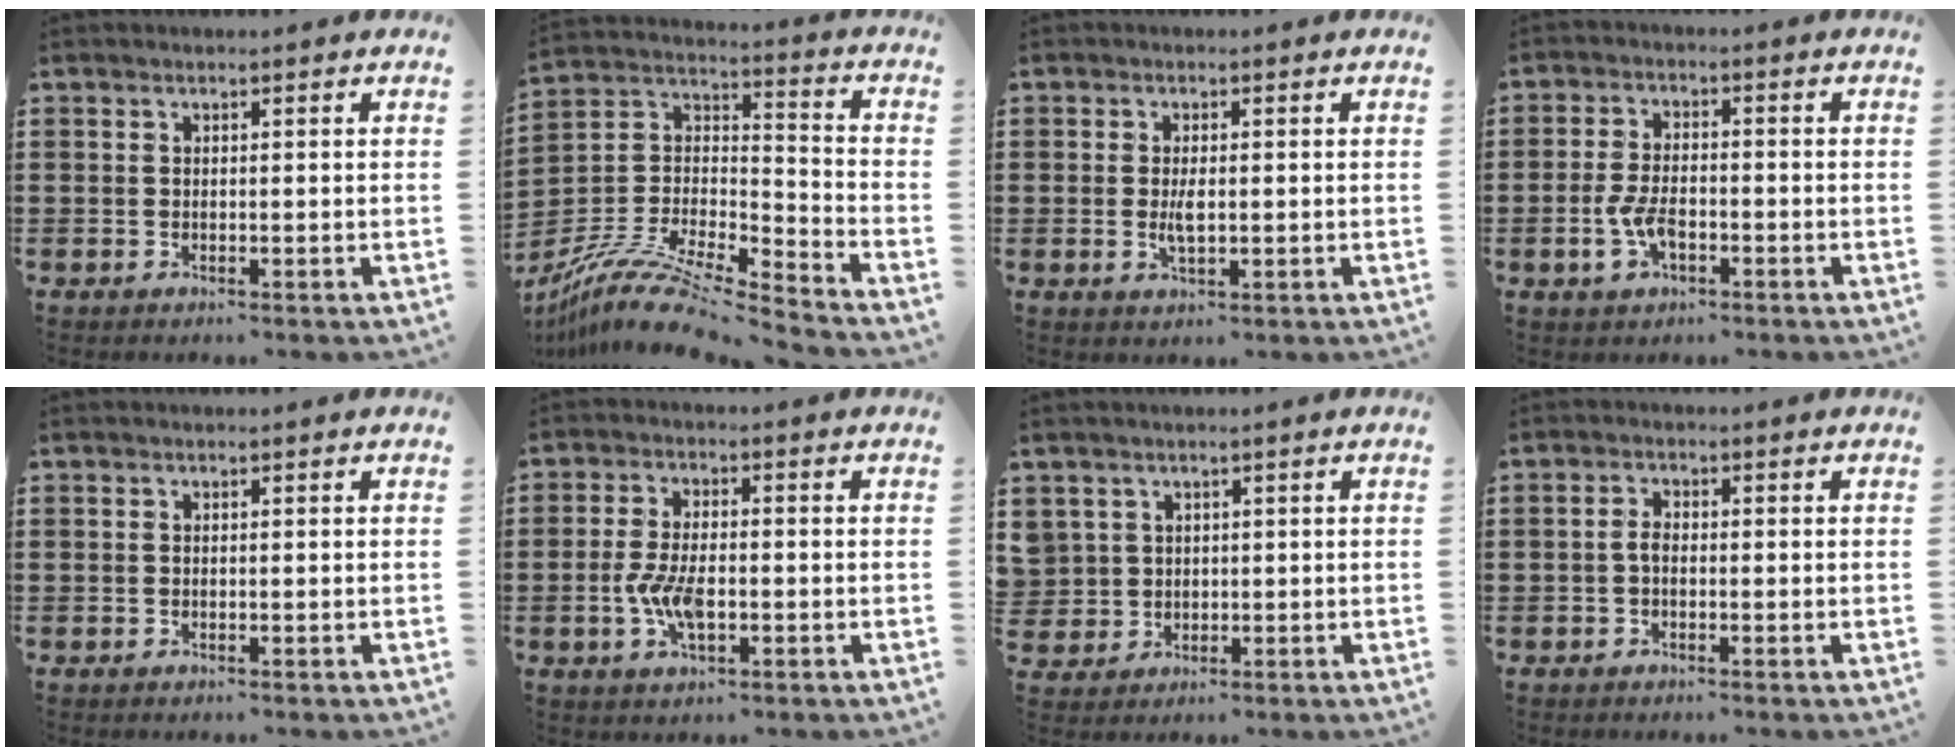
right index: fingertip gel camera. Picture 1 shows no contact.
{"total": 11.7, "force": [-10.1, 2.0, 5.6], "torque": [-0.120, 0.015, -0.200]}
{"total": 2.9, "force": [-0.1, 1.1, 2.7], "torque": [-0.060, -0.004, -0.004]}
{"total": 4.6, "force": [-1.6, 2.2, 3.7], "torque": [-0.087, -0.003, -0.032]}
{"total": 0.0}
{"total": 5.9, "force": [-1.4, 2.6, 5.1], "torque": [-0.116, -0.003, -0.029]}
{"total": 2.8, "force": [1.1, 2.5, -0.2], "torque": [-0.013, 0.009, 0.022]}
{"total": 1.7, "force": [-0.5, 0.8, 1.4], "torque": [-0.036, -0.001, -0.013]}